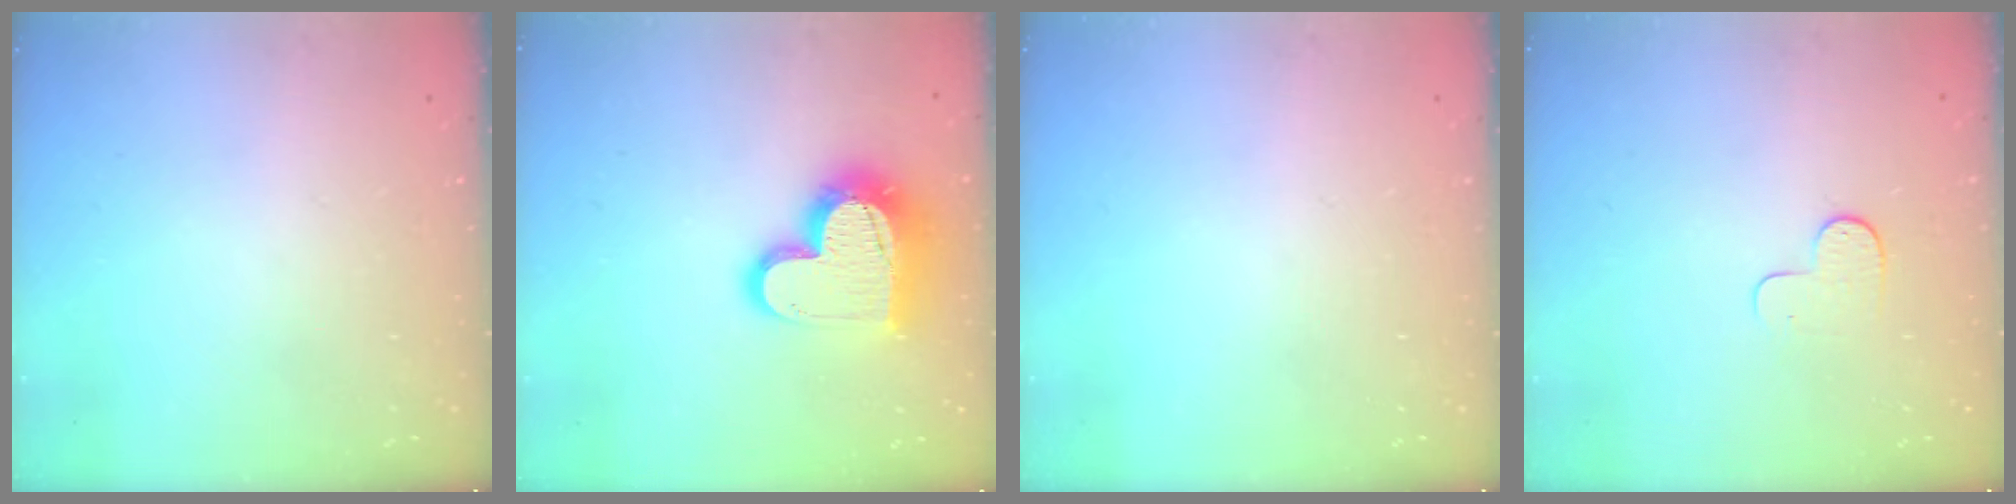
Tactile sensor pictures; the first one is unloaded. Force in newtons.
{"total": 15.7, "press": 15.7, "slide": 1.1}
{"total": 0.0}
{"total": 4.6, "press": 4.6, "slide": 0.4}